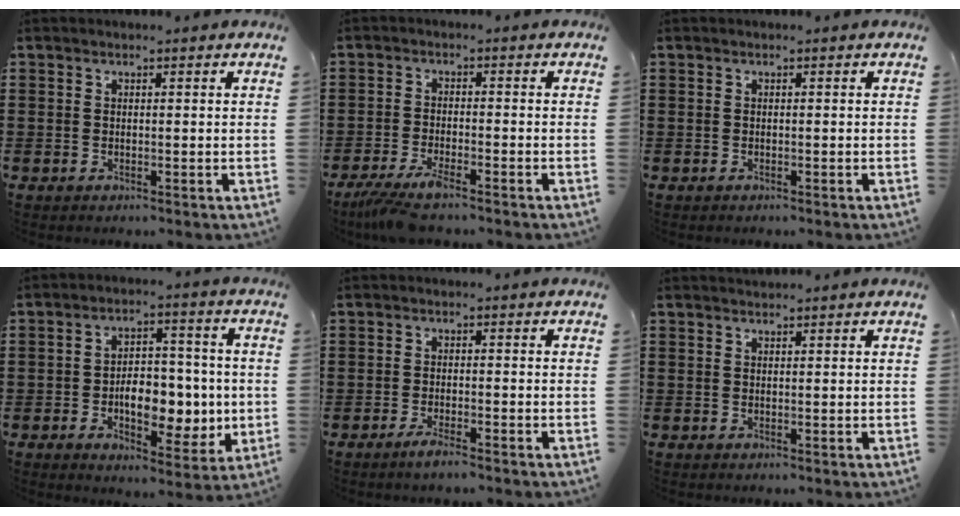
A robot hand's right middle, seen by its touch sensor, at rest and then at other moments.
{"total": 4.7, "force": [-3.9, 0.1, 2.6], "torque": [-0.063, -0.017, -0.076]}
{"total": 0.0}
{"total": 7.7, "force": [-1.6, 4.6, 5.9], "torque": [-0.084, 0.003, -0.032]}
{"total": 2.2, "force": [-1.7, 0.1, 1.5], "torque": [-0.025, 0.000, -0.030]}
{"total": 0.7, "force": [0.7, 0.1, 0.0], "torque": [-0.002, 0.000, 0.013]}